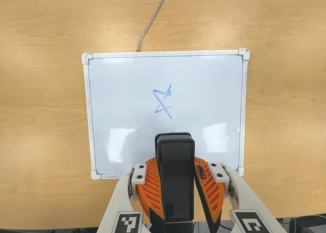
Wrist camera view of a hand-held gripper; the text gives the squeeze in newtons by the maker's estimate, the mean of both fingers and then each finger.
{"total": 9.3, "left": 9.0, "right": 9.6}